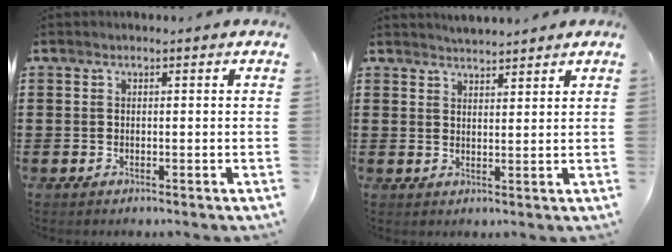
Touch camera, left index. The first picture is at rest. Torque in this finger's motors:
{"motor_torque": [2.14, 0.00, -0.04, -0.12]}